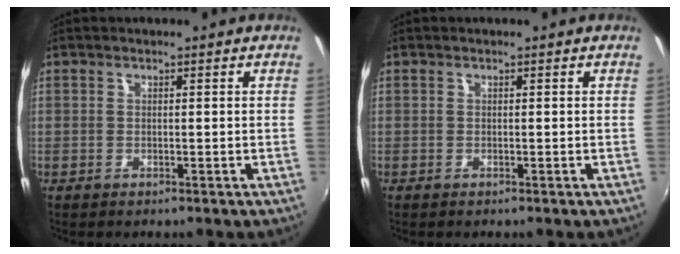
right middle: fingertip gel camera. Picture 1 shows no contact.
{"total": 0.0}